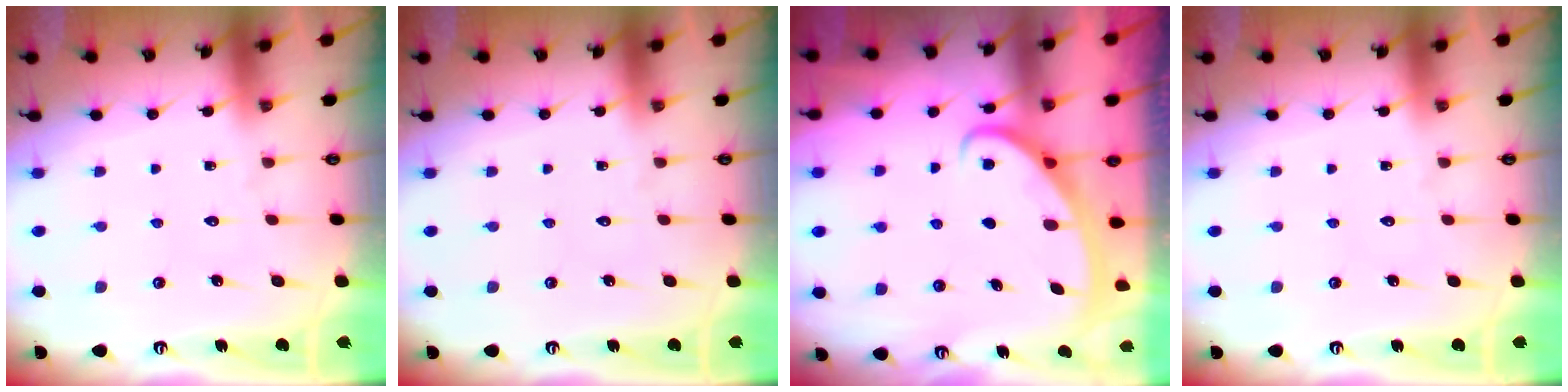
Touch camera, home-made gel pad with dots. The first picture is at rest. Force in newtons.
{"total": 0.0}
{"total": 2.9, "press": 2.9, "slide": 0.3}
{"total": 0.0}